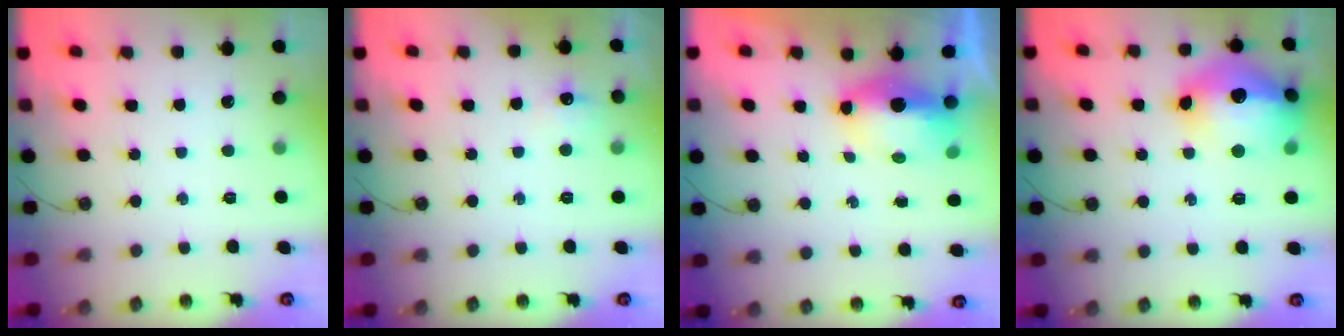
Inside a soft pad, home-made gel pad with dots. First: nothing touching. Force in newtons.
{"total": 6.1, "press": 6.0, "slide": 0.9}
{"total": 7.0, "press": 6.9, "slide": 1.3}
{"total": 20.2, "press": 20.1, "slide": 1.8}